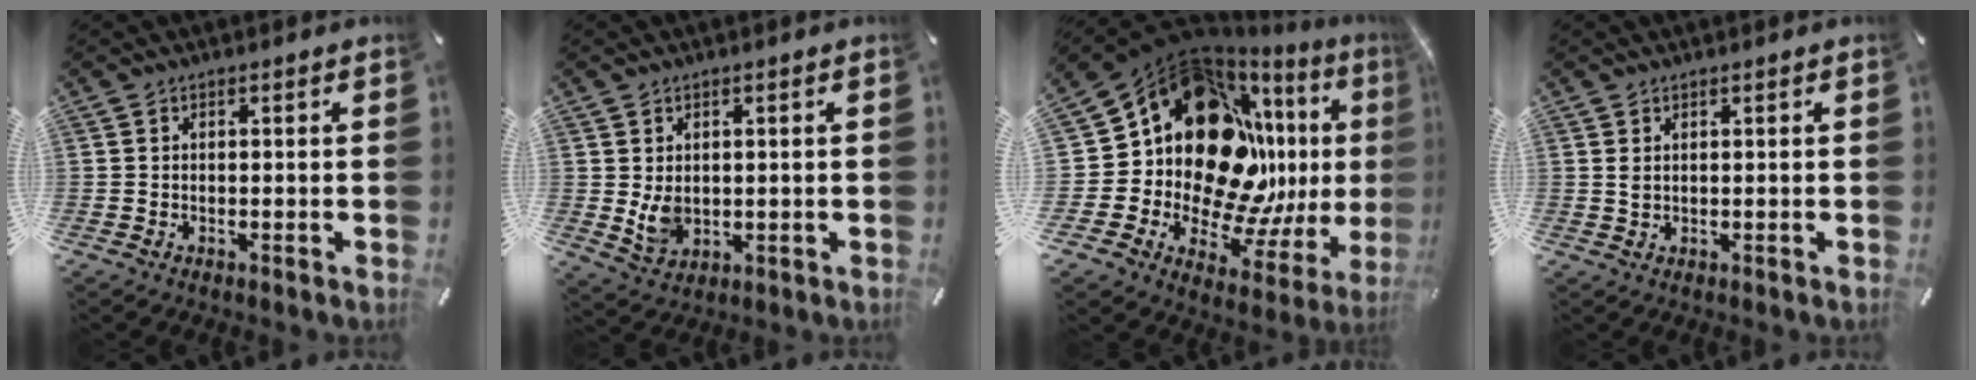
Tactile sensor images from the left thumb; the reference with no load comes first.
{"total": 5.0, "force": [0.7, 4.0, 3.0], "torque": [-0.059, -0.009, 0.010]}
{"total": 24.0, "force": [5.4, 17.8, 15.2], "torque": [-0.254, -0.091, 0.123]}
{"total": 1.3, "force": [0.5, 0.8, 0.9], "torque": [-0.020, 0.002, 0.008]}